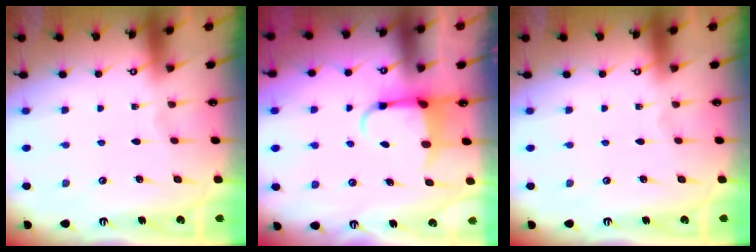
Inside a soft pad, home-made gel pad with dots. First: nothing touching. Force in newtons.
{"total": 3.8, "press": 3.7, "slide": 1.0}
{"total": 0.0}